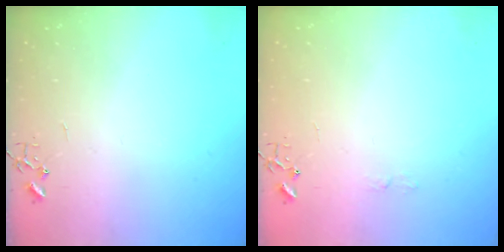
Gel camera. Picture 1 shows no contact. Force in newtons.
{"total": 3.6, "press": 3.6, "slide": 0.4}